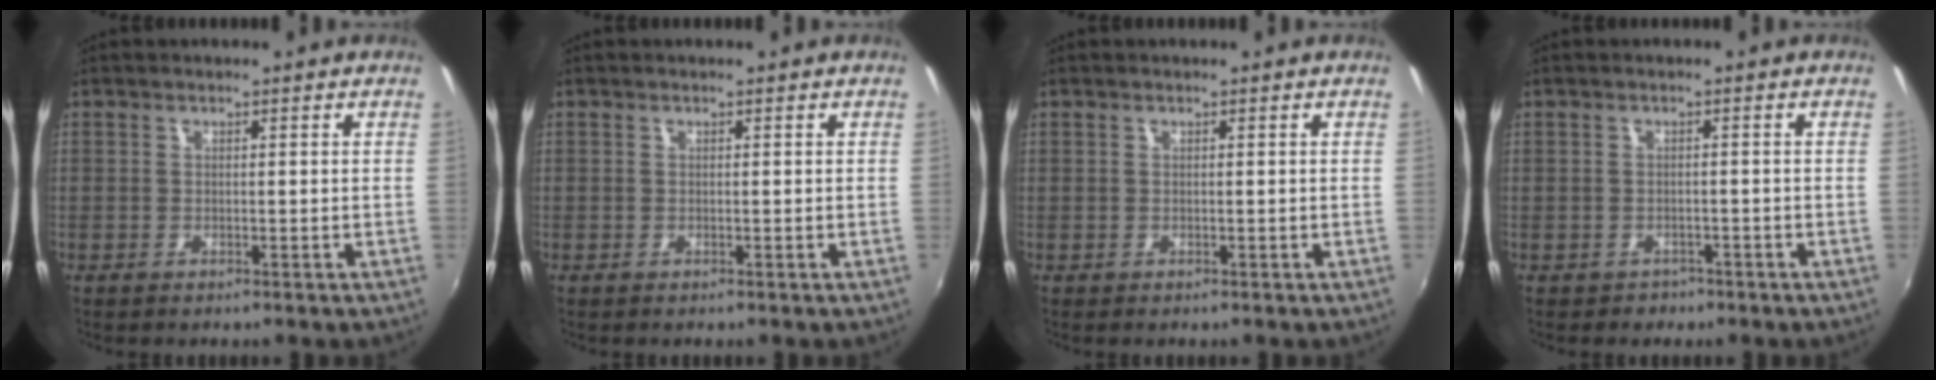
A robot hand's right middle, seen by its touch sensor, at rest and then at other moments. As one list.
[{"total": 0.0}, {"total": 0.0}, {"total": 2.2, "force": [-1.4, 1.7, 0.2], "torque": [-0.010, -0.001, -0.016]}]